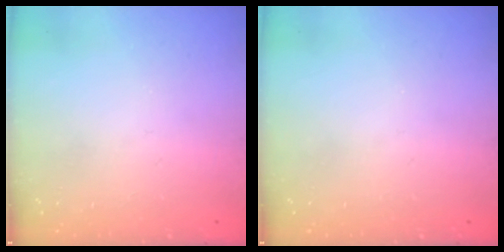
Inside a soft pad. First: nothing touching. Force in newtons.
{"total": 0.0}